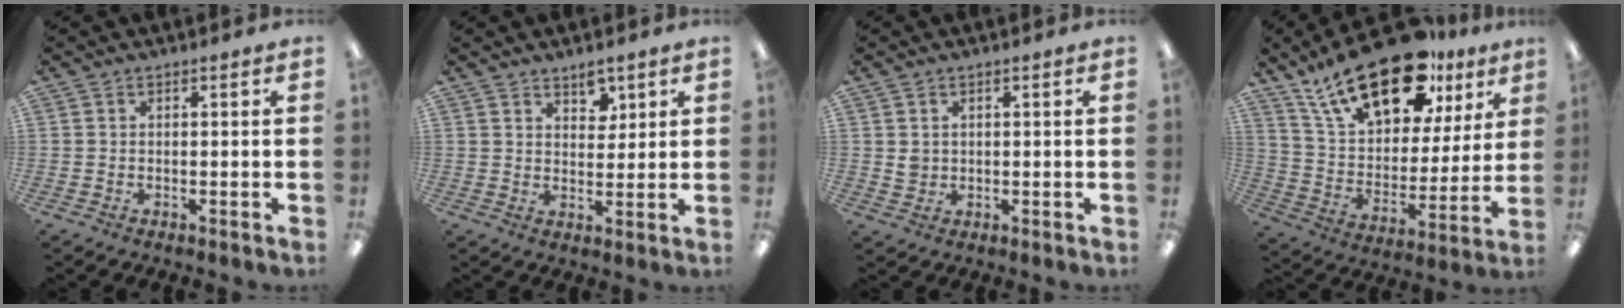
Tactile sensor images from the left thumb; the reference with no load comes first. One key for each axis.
{"total": 4.7, "fx": 3.6, "fy": 2.7, "fz": 1.5, "tx": -0.007, "ty": -0.021, "tz": 0.061}
{"total": 2.4, "fx": 0.9, "fy": 2.1, "fz": 0.6, "tx": -0.006, "ty": 0.000, "tz": 0.013}
{"total": 23.7, "fx": 16.1, "fy": 10.6, "fz": 13.7, "tx": -0.242, "ty": -0.092, "tz": 0.280}